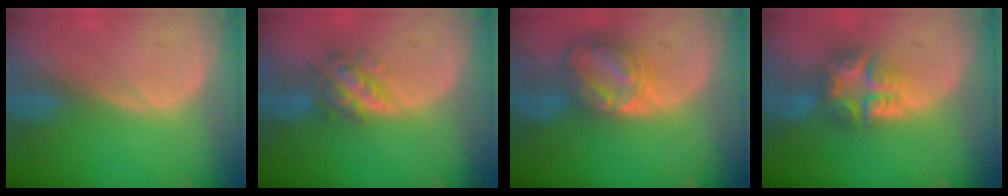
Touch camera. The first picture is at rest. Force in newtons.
{"total": 5.6, "press": 5.2, "slide": 2.1}
{"total": 8.7, "press": 7.5, "slide": 4.6}
{"total": 7.9, "press": 6.7, "slide": 4.2}